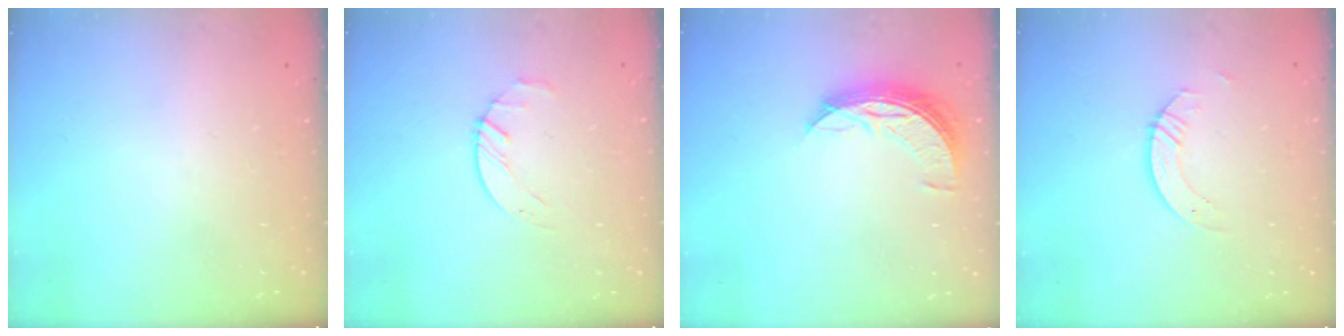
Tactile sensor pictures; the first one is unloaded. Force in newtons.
{"total": 2.7, "press": 2.6, "slide": 0.3}
{"total": 8.2, "press": 8.1, "slide": 0.3}
{"total": 3.2, "press": 3.1, "slide": 0.3}